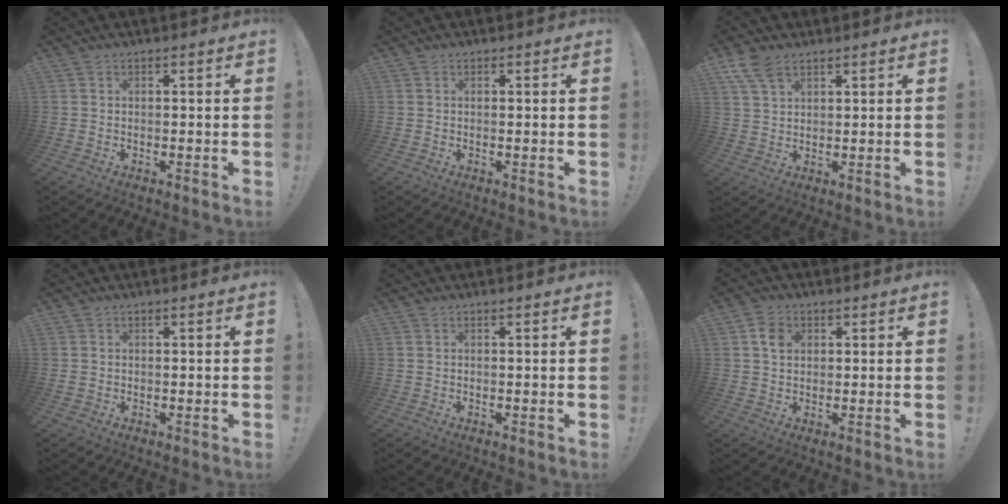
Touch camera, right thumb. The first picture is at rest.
{"total": 0.0}
{"total": 6.8, "force": [4.5, 3.5, 3.8], "torque": [-0.076, -0.012, 0.088]}
{"total": 0.7, "force": [0.0, 0.6, 0.2], "torque": [-0.008, 0.005, 0.001]}
{"total": 0.0}
{"total": 4.8, "force": [1.4, 3.7, 2.6], "torque": [-0.031, 0.002, 0.025]}